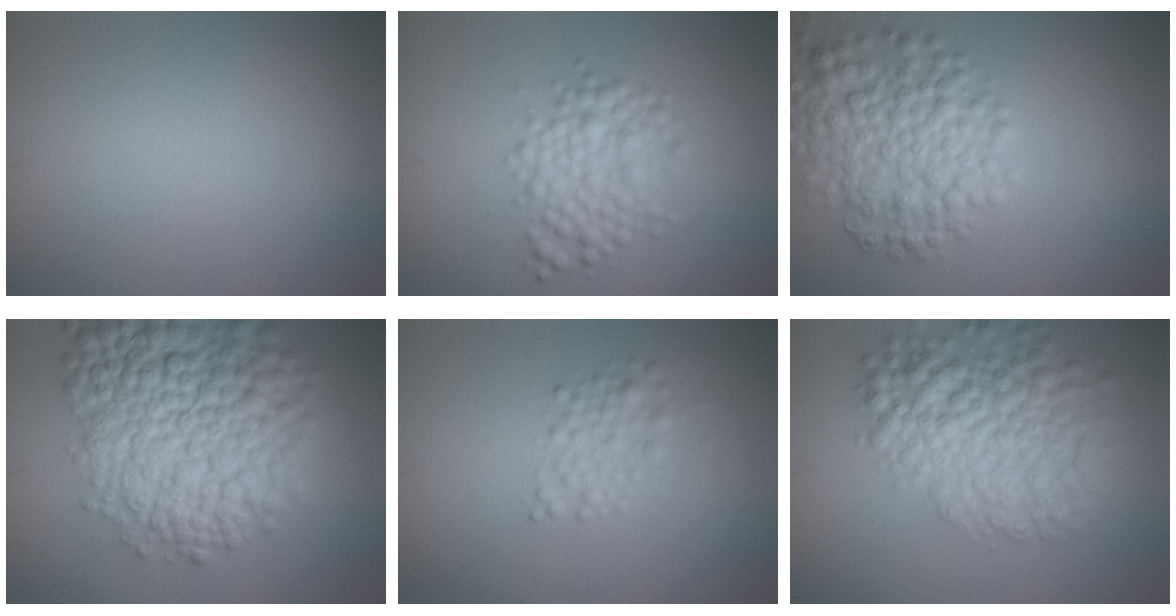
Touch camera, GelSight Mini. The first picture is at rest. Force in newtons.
{"total": 3.8, "press": 3.8, "slide": 0.0}
{"total": 6.4, "press": 6.4, "slide": 0.2}
{"total": 12.7, "press": 12.7, "slide": 0.5}
{"total": 2.0, "press": 2.0, "slide": 0.1}
{"total": 7.5, "press": 7.5, "slide": 0.3}